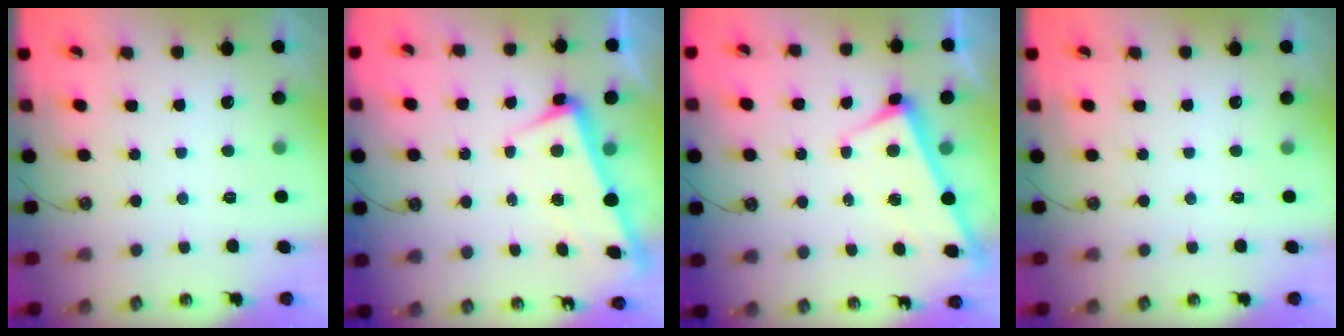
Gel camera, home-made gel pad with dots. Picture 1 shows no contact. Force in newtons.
{"total": 3.0, "press": 2.9, "slide": 0.9}
{"total": 2.7, "press": 2.7, "slide": 0.4}
{"total": 0.0}